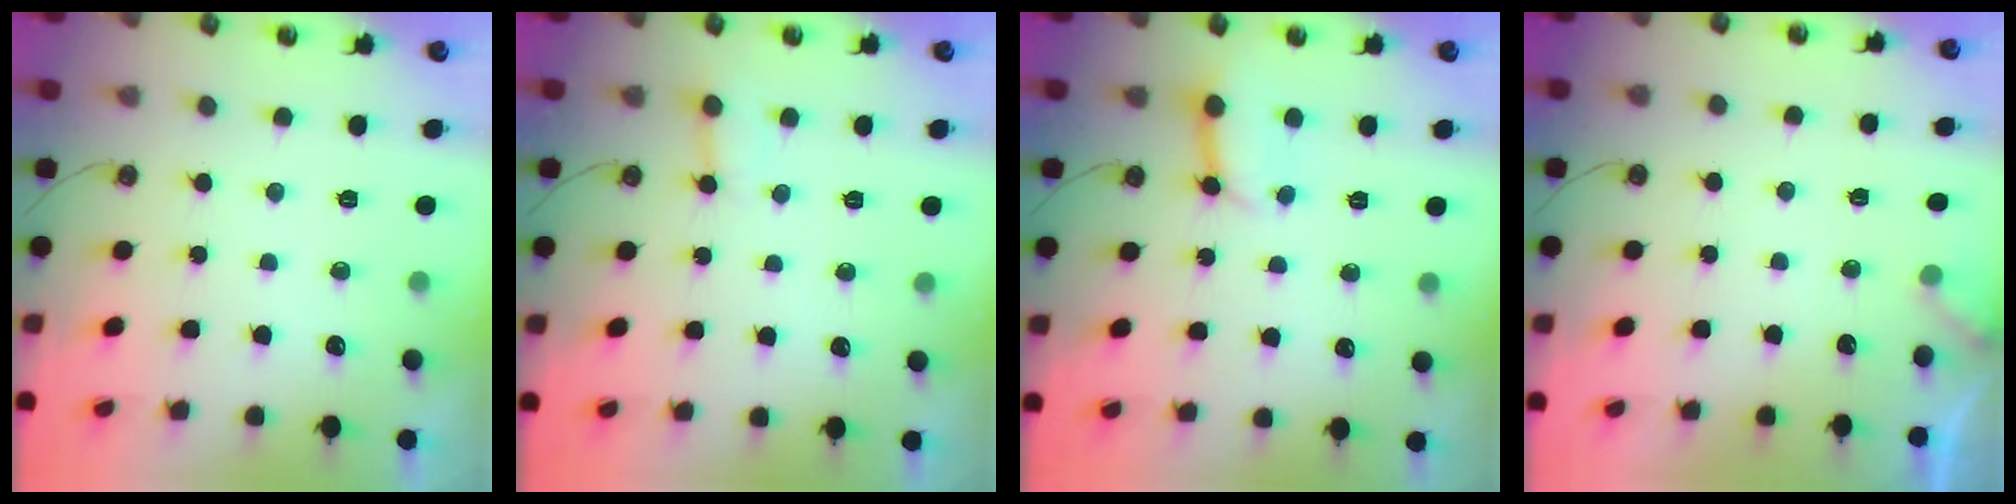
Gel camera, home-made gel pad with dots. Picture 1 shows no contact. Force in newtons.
{"total": 3.3, "press": 3.2, "slide": 0.2}
{"total": 6.9, "press": 6.8, "slide": 0.8}
{"total": 3.4, "press": 3.4, "slide": 0.1}